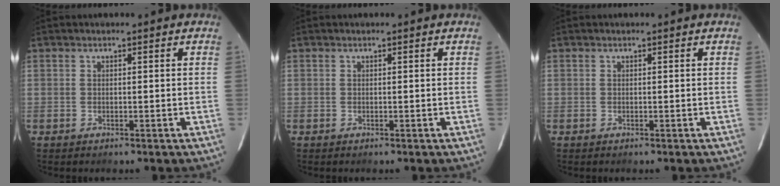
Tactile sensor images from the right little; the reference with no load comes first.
{"total": 0.0}
{"total": 0.0}